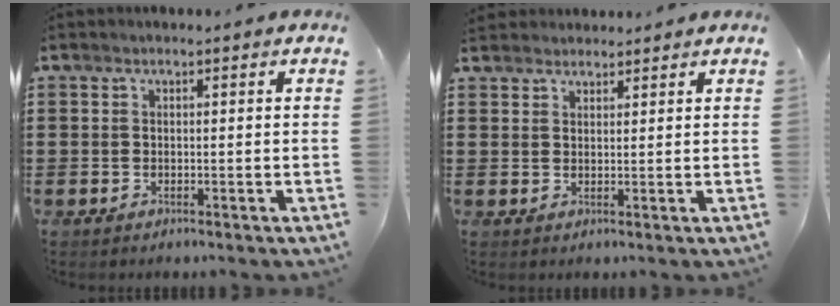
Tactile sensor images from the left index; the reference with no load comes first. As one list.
[{"total": 2.2, "force": [2.1, 0.7, -0.2], "torque": [-0.002, 0.002, 0.041]}]